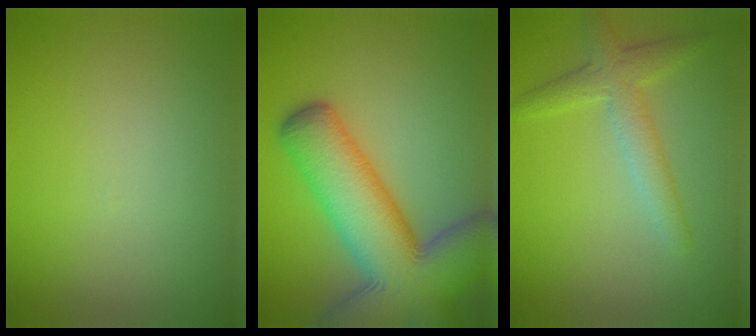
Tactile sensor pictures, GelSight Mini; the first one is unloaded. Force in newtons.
{"total": 13.4, "press": 13.3, "slide": 0.7}
{"total": 3.1, "press": 3.0, "slide": 0.1}